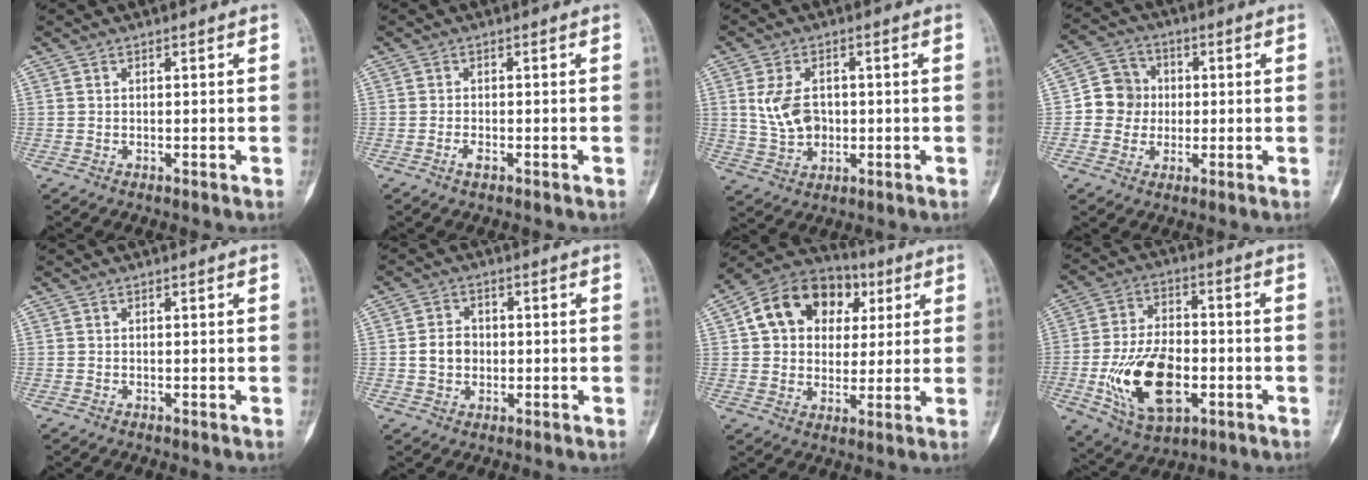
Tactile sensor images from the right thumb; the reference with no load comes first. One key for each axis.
{"total": 1.4, "fx": -0.8, "fy": 0.5, "fz": 1.0, "tx": -0.019, "ty": 0.000, "tz": -0.018}
{"total": 7.4, "fx": 0.6, "fy": 5.2, "fz": 5.3, "tx": -0.088, "ty": 0.000, "tz": 0.021}
{"total": 7.8, "fx": -0.3, "fy": 7.5, "fz": 2.3, "tx": -0.001, "ty": 0.014, "tz": -0.014}
{"total": 0.0}
{"total": 4.7, "fx": -0.3, "fy": 3.9, "fz": 2.6, "tx": -0.032, "ty": 0.009, "tz": -0.007}
{"total": 16.4, "fx": 4.8, "fy": 12.6, "fz": 9.3, "tx": -0.112, "ty": 0.012, "tz": 0.070}
{"total": 17.4, "fx": -4.5, "fy": 9.8, "fz": 13.6, "tx": -0.229, "ty": 0.014, "tz": -0.070}